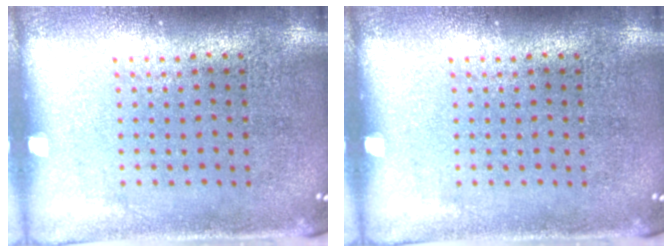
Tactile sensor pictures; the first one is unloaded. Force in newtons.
{"total": 0.0}